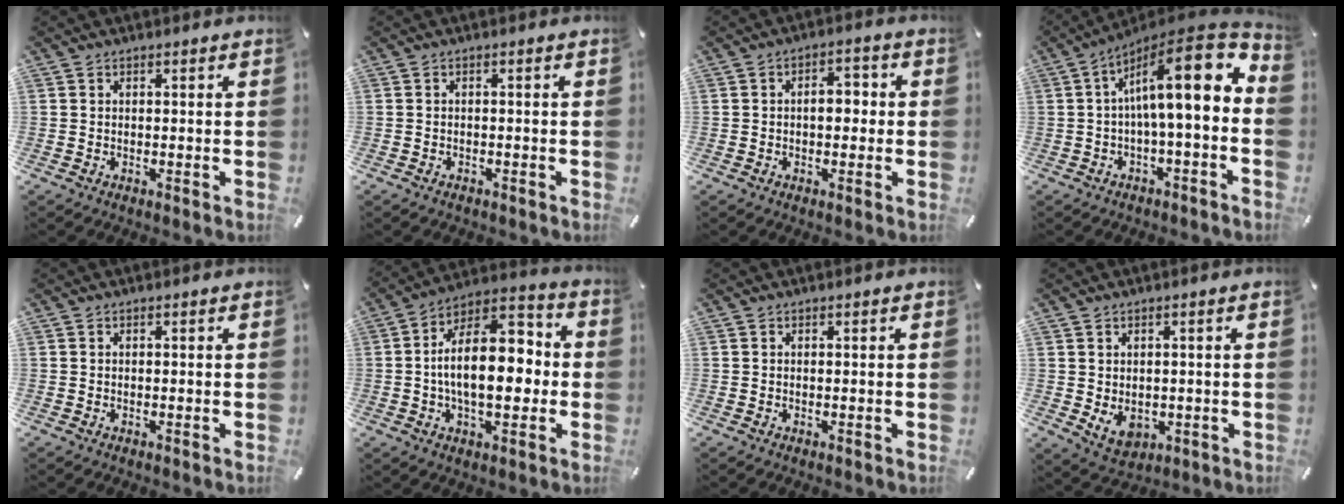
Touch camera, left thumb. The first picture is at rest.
{"total": 1.0, "force": [-0.8, 0.5, 0.4], "torque": [-0.009, 0.002, -0.018]}
{"total": 4.9, "force": [-0.4, 3.1, 3.8], "torque": [-0.049, 0.004, -0.016]}
{"total": 16.8, "force": [3.3, 4.1, 15.9], "torque": [-0.247, -0.033, 0.048]}
{"total": 0.0}
{"total": 17.2, "force": [-0.9, 9.8, 14.1], "torque": [-0.219, 0.004, -0.022]}
{"total": 0.0}
{"total": 5.2, "force": [-0.4, 4.3, 2.9], "torque": [-0.039, -0.005, -0.007]}